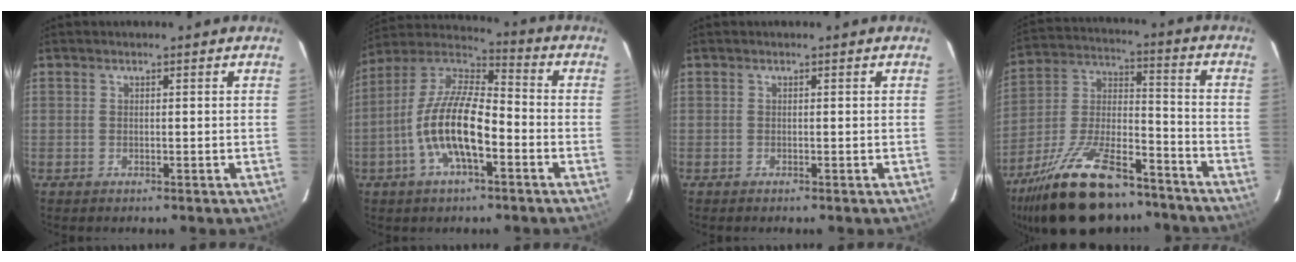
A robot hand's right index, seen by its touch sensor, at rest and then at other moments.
{"total": 15.0, "force": [-5.0, 5.2, 13.2], "torque": [-0.263, 0.000, -0.098]}
{"total": 0.0}
{"total": 25.2, "force": [-18.5, 9.7, 14.1], "torque": [-0.271, 0.000, -0.292]}